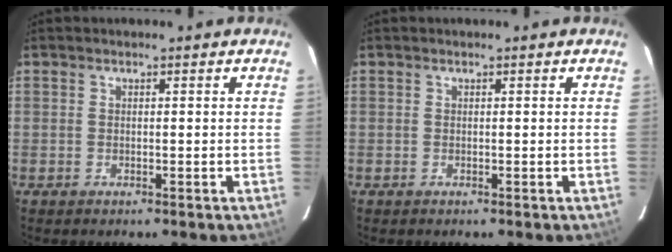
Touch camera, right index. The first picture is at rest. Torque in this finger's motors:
{"motor_torque": [0.00, 0.00, 0.00, 0.01]}